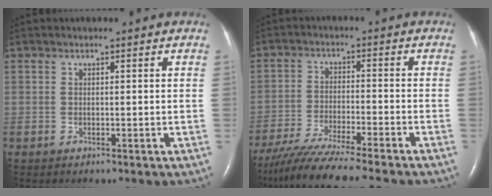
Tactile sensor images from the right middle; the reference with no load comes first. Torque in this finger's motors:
{"motor_torque": [1.09, -1.05, 0.22, 0.14]}